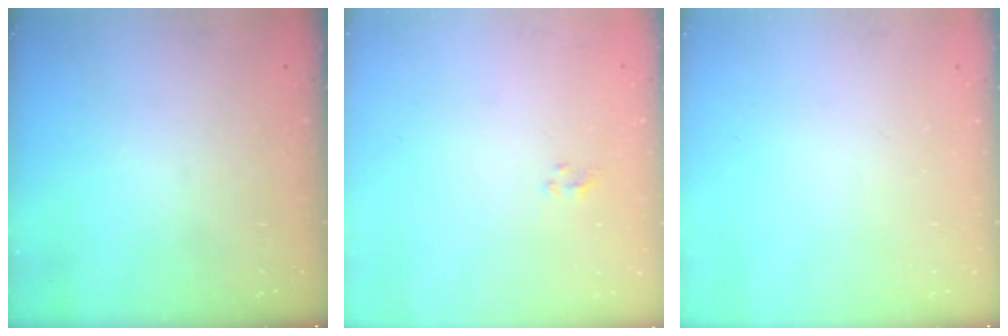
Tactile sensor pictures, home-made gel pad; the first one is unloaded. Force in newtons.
{"total": 1.2, "press": 1.0, "slide": 0.6}
{"total": 0.0}